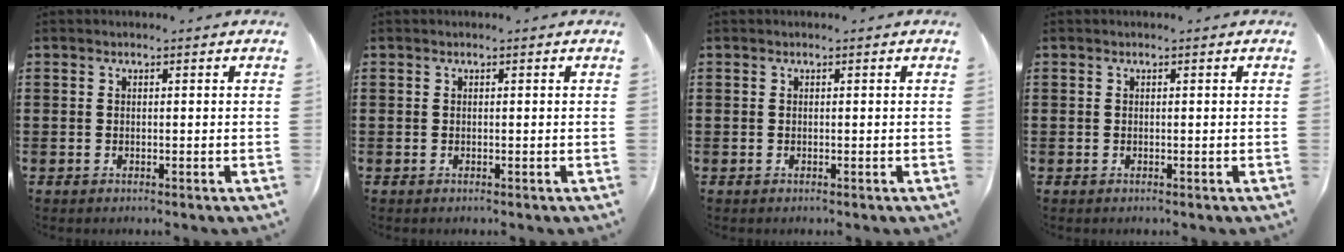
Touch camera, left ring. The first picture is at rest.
{"total": 0.0}
{"total": 0.0}
{"total": 0.0}